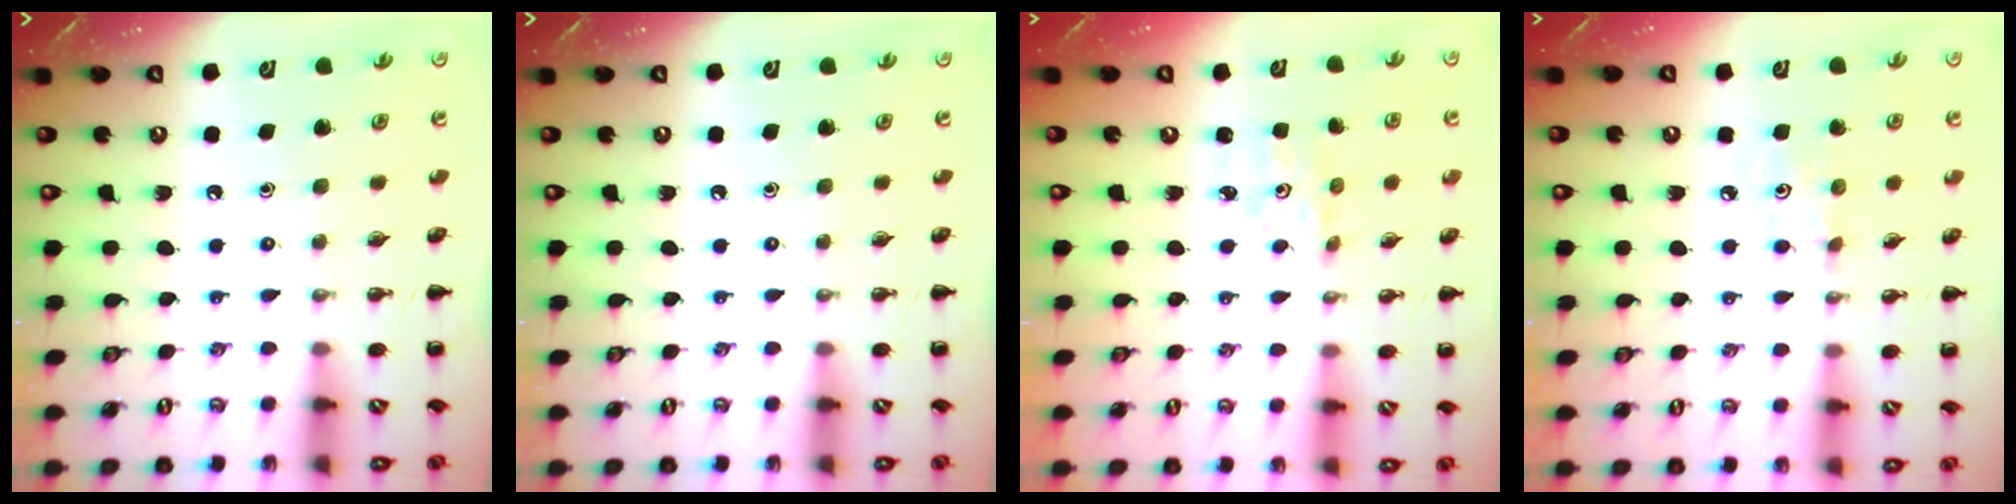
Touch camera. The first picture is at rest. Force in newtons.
{"total": 0.0}
{"total": 1.9, "press": 1.9, "slide": 0.5}
{"total": 4.4, "press": 4.1, "slide": 1.4}